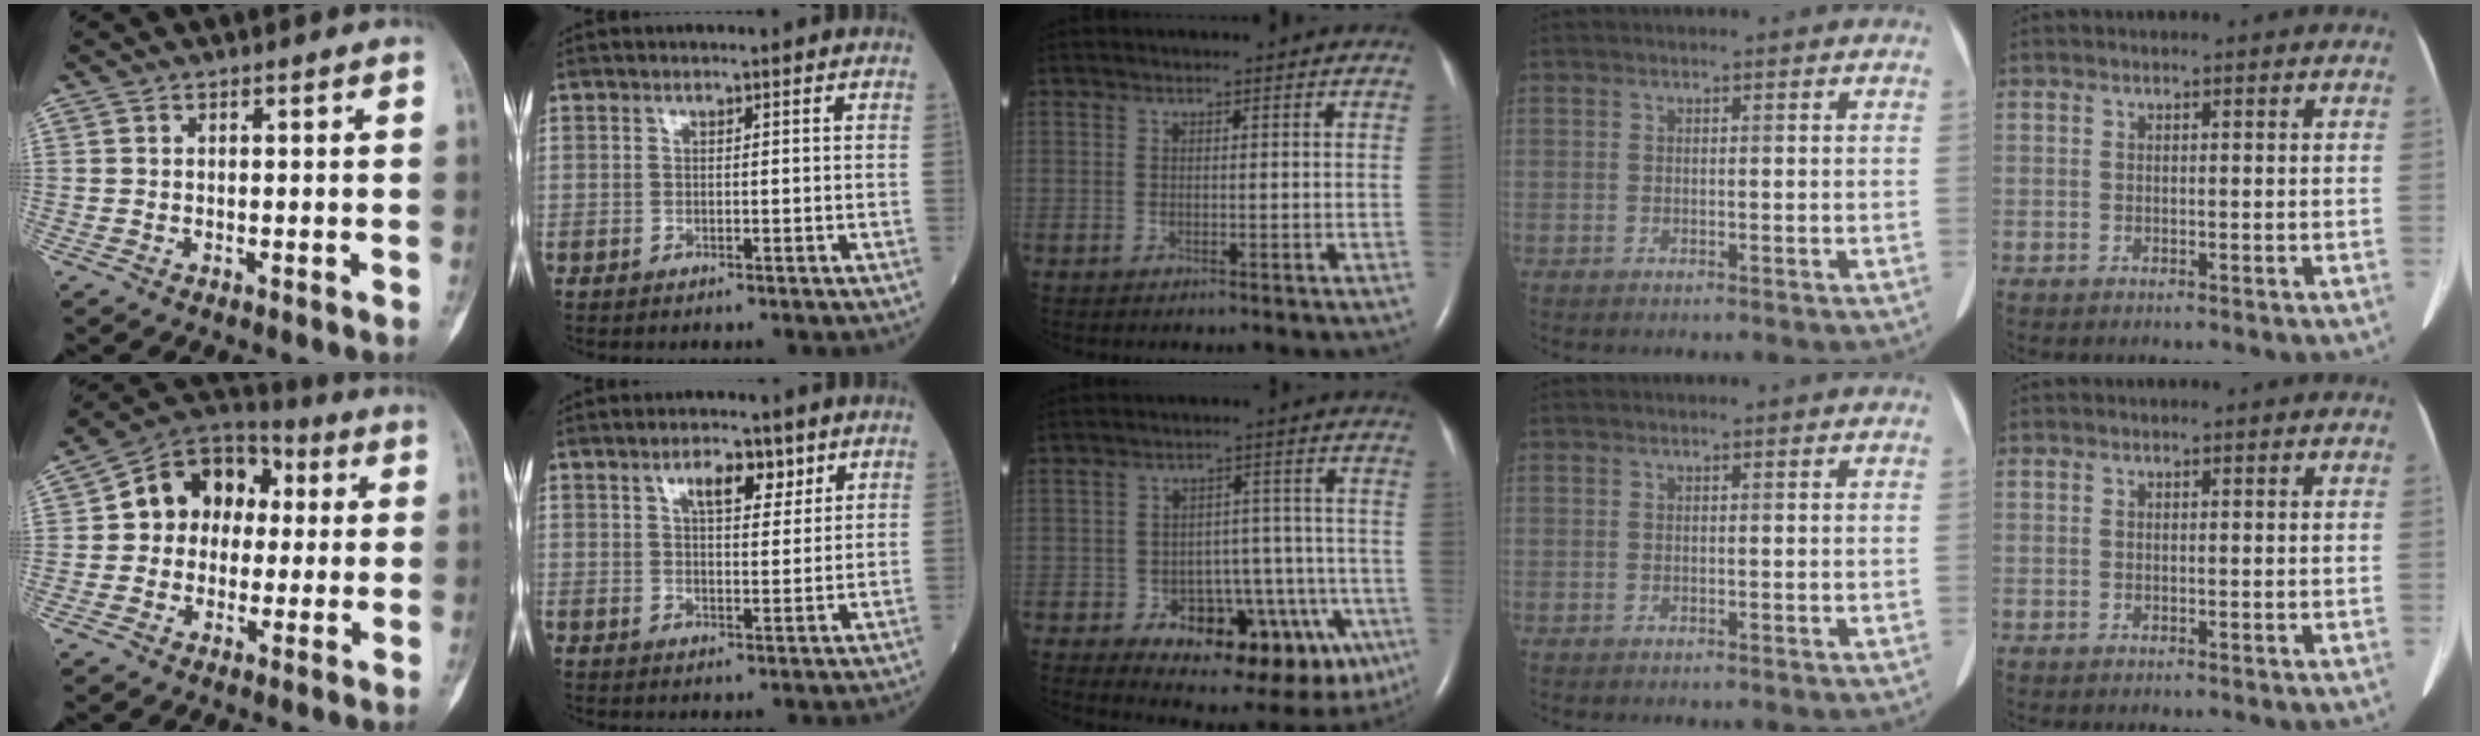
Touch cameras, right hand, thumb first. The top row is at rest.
{"thumb": {"total": 13.5, "force": [1.5, 10.9, 7.9], "torque": [-0.076, 0.032, 0.013]}, "index": {"total": 5.3, "force": [3.0, 2.0, 3.9], "torque": [-0.064, 0.004, 0.048]}, "middle": {"total": 16.9, "force": [-7.9, 7.5, 12.9], "torque": [-0.115, 0.033, -0.093]}}